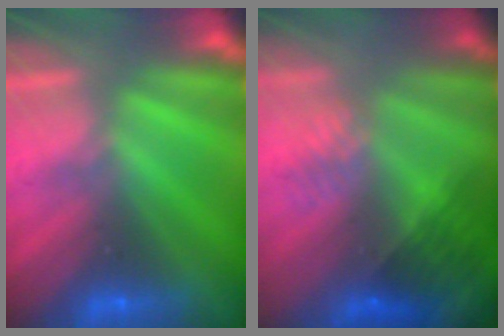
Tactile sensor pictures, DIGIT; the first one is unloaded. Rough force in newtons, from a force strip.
{"total": 7.6}